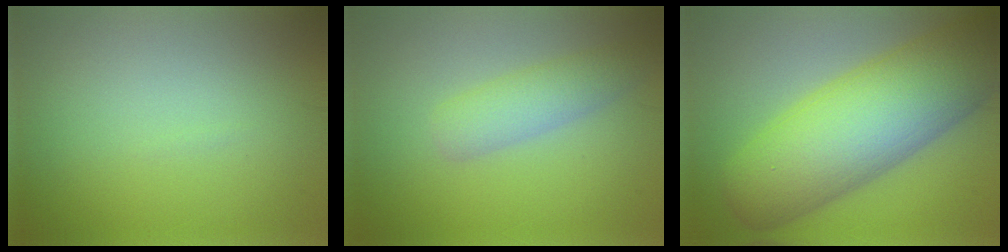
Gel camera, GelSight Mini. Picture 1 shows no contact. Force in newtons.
{"total": 3.0, "press": 3.0, "slide": 0.2}
{"total": 12.1, "press": 12.1, "slide": 0.2}